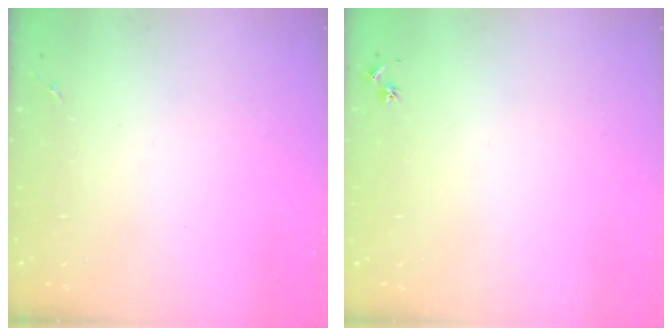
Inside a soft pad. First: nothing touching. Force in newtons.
{"total": 3.0, "press": 2.9, "slide": 0.3}